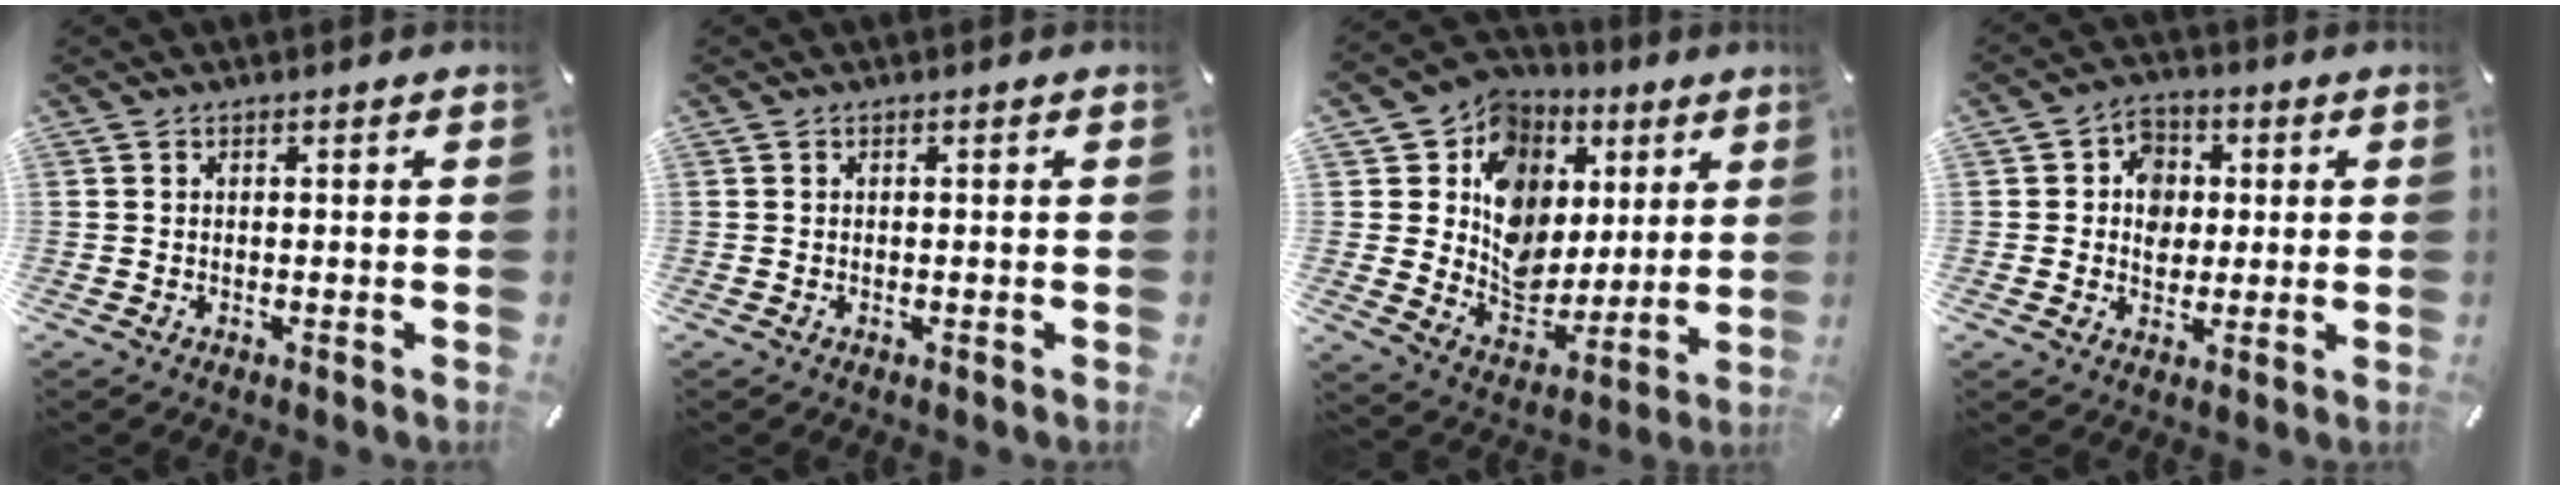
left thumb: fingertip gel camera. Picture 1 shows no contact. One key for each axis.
{"total": 0.0}
{"total": 12.9, "fx": 3.9, "fy": 11.7, "fz": 3.8, "tx": -0.060, "ty": -0.042, "tz": 0.076}
{"total": 7.2, "fx": 0.2, "fy": 6.5, "fz": 3.1, "tx": -0.031, "ty": 0.005, "tz": 0.000}